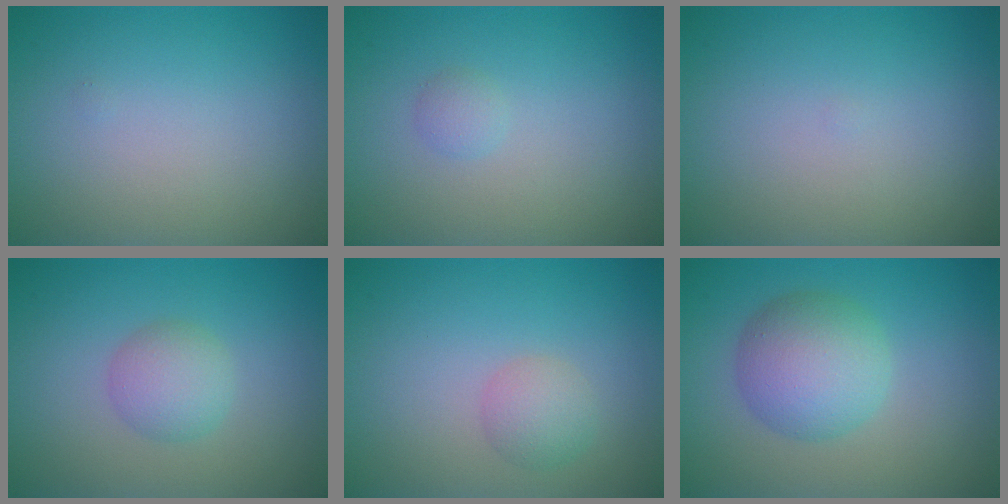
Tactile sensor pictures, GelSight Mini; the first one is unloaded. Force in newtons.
{"total": 0.9, "press": 0.9, "slide": 0.0}
{"total": 0.0}
{"total": 2.6, "press": 2.6, "slide": 0.0}
{"total": 2.0, "press": 2.0, "slide": 0.0}
{"total": 5.4, "press": 5.4, "slide": 0.1}